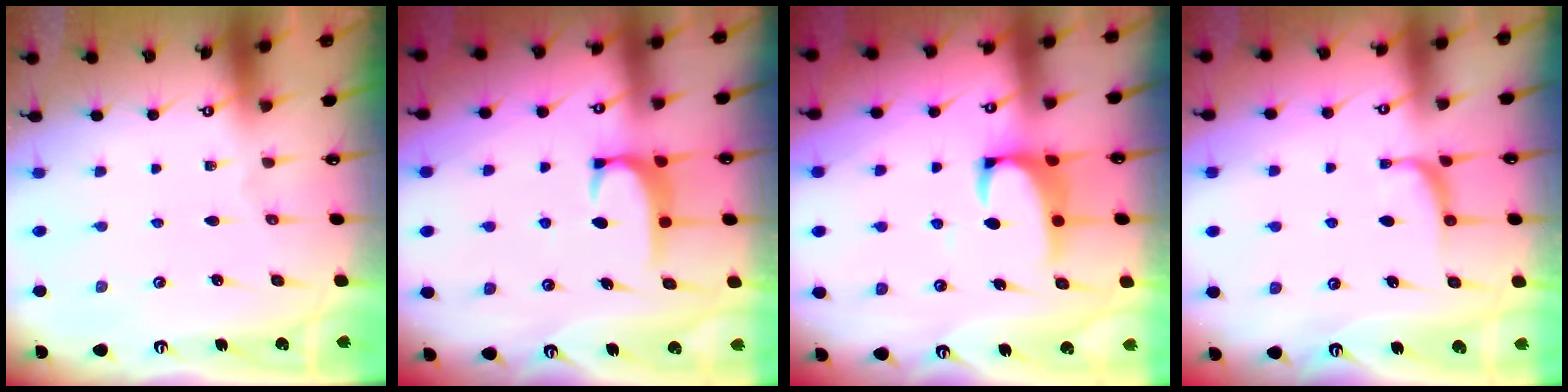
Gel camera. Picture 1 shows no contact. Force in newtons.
{"total": 2.2, "press": 2.1, "slide": 0.5}
{"total": 2.2, "press": 2.0, "slide": 0.9}
{"total": 0.8, "press": 0.6, "slide": 0.6}